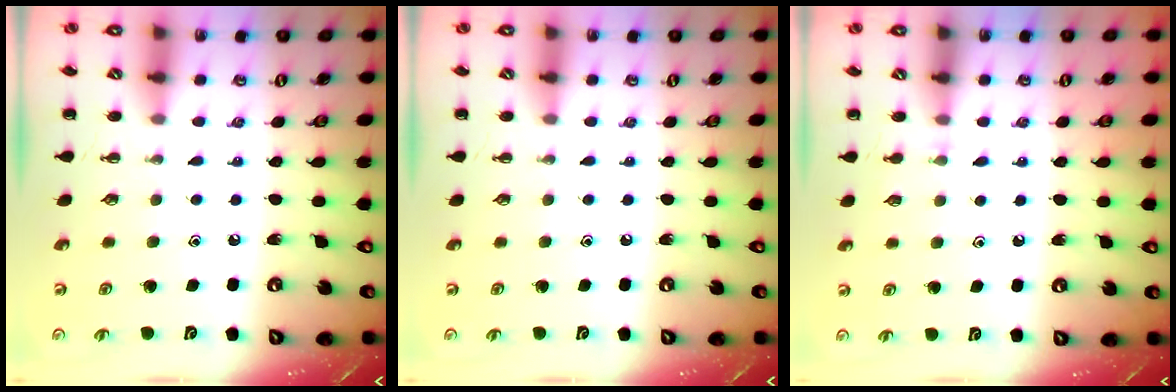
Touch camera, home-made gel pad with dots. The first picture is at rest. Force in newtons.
{"total": 0.0}
{"total": 4.5, "press": 4.3, "slide": 1.4}